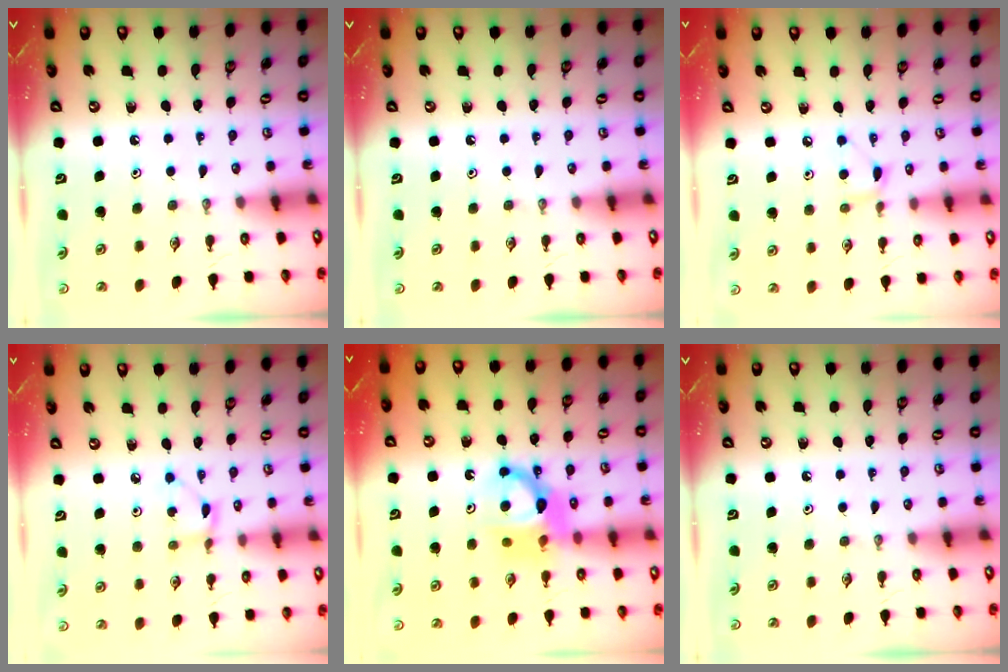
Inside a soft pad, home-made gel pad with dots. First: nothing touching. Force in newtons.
{"total": 0.0}
{"total": 6.1, "press": 6.0, "slide": 0.7}
{"total": 2.0, "press": 2.0, "slide": 0.1}
{"total": 10.0, "press": 9.8, "slide": 1.5}
{"total": 0.0}